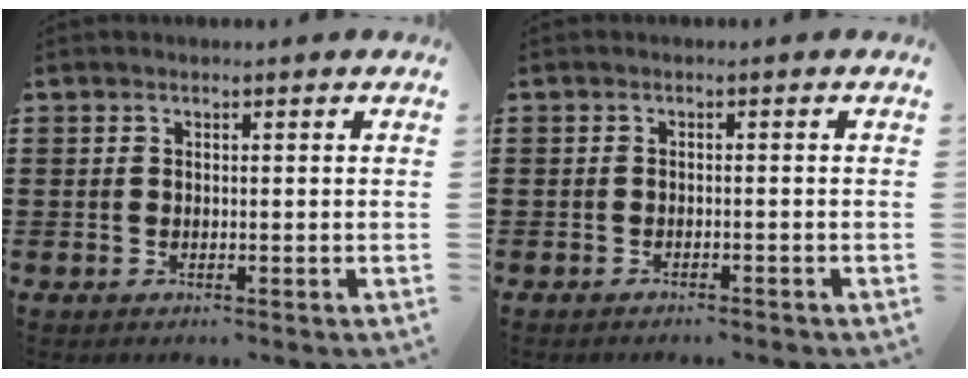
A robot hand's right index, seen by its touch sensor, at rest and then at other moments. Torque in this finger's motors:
{"motor_torque": [0.00, 0.07, -0.09, -0.08]}